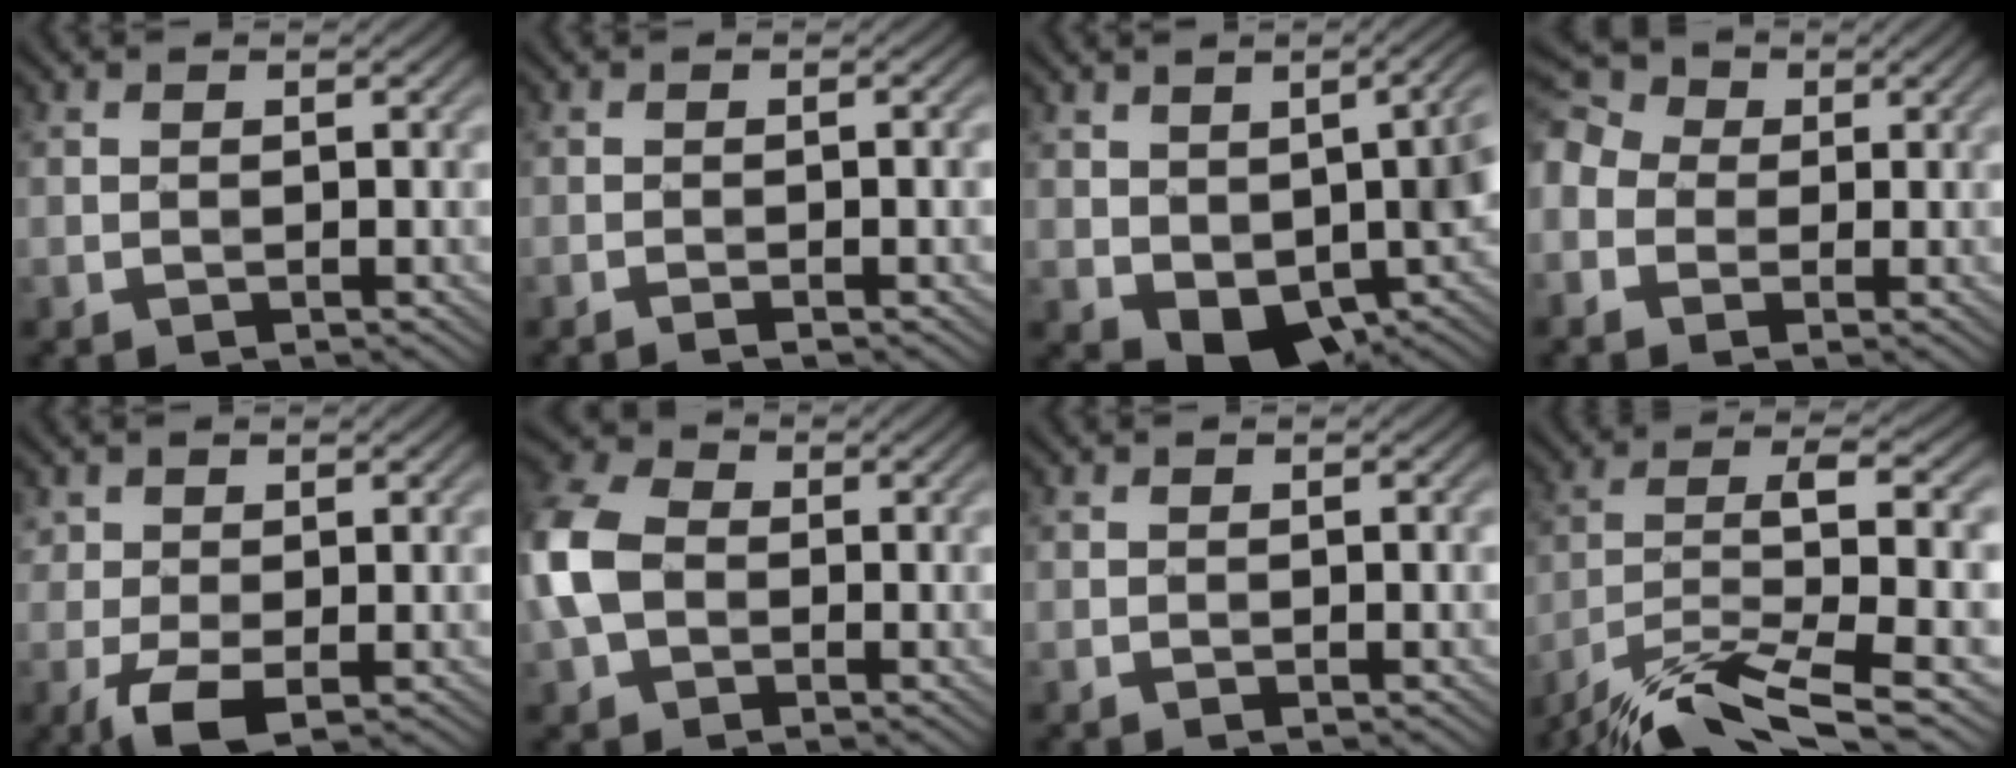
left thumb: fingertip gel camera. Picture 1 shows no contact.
{"total": 2.1, "force": [-0.8, 0.2, 1.9], "torque": [-0.023, 0.007, -0.022]}
{"total": 13.8, "force": [-2.9, 8.0, 10.8], "torque": [-0.163, -0.039, -0.021]}
{"total": 7.0, "force": [-0.8, 6.0, 3.6], "torque": [-0.119, 0.006, -0.032]}
{"total": 4.5, "force": [-1.8, 2.4, 3.3], "torque": [-0.078, -0.008, -0.033]}
{"total": 8.5, "force": [-0.8, 6.4, 5.6], "torque": [-0.166, 0.007, -0.031]}
{"total": 0.8, "force": [-0.3, 0.1, 0.8], "torque": [-0.011, -0.001, -0.005]}
{"total": 13.0, "force": [-8.7, 3.1, 9.2], "torque": [-0.164, -0.003, -0.158]}